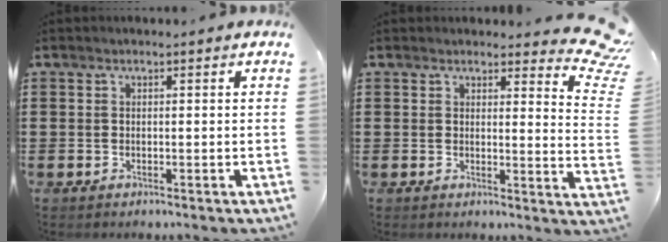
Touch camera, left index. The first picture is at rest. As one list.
[{"total": 5.0, "force": [4.3, 0.9, 2.3], "torque": [-0.031, -0.024, 0.074]}]